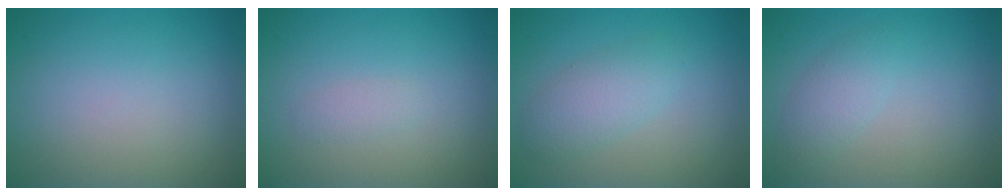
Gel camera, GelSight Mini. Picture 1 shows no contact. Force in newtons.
{"total": 0.8, "press": 0.8, "slide": 0.1}
{"total": 2.8, "press": 2.8, "slide": 0.1}
{"total": 2.0, "press": 2.0, "slide": 0.1}